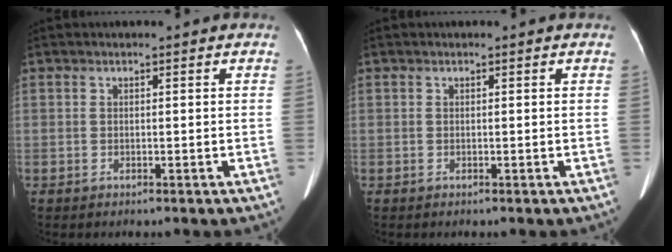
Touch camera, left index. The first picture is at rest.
{"total": 0.0}